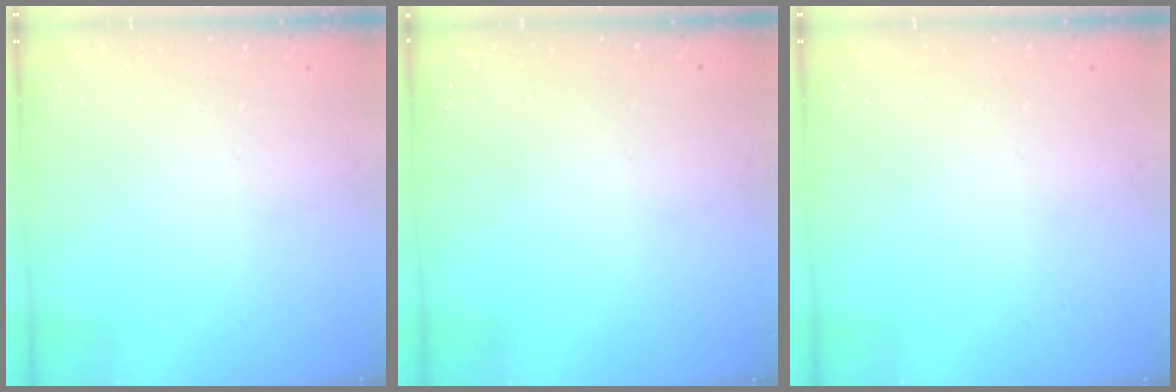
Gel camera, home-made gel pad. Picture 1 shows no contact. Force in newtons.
{"total": 2.8, "press": 2.8, "slide": 0.1}
{"total": 0.0}